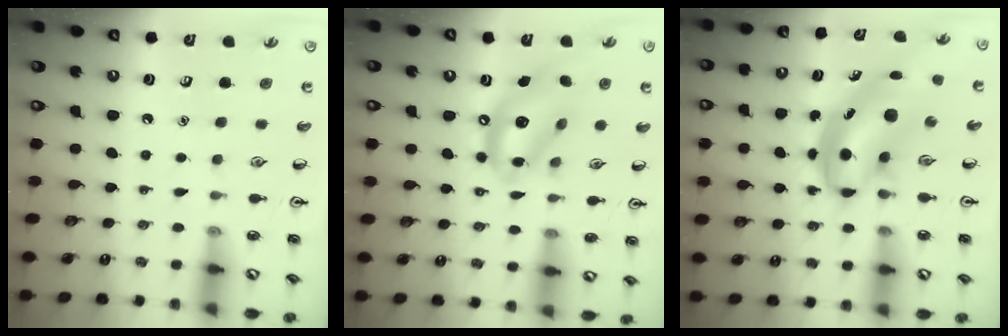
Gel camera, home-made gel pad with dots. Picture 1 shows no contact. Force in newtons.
{"total": 13.3, "press": 12.7, "slide": 4.1}
{"total": 6.9, "press": 6.8, "slide": 1.2}